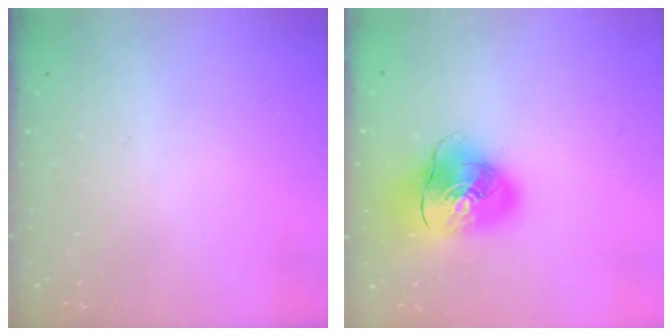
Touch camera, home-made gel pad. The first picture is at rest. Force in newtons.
{"total": 14.9, "press": 14.7, "slide": 2.5}